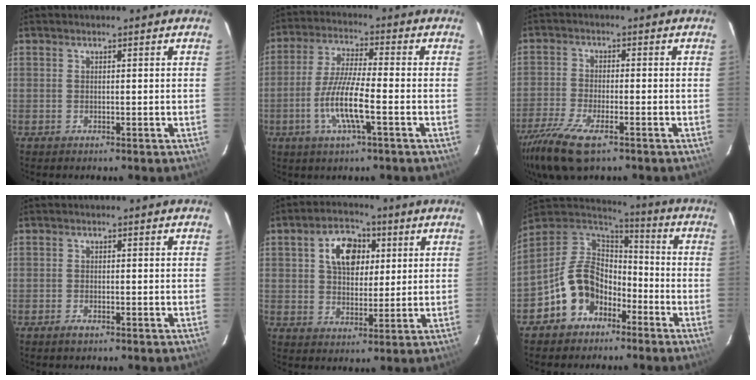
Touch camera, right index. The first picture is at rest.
{"total": 9.5, "force": [-3.3, 0.9, 8.9], "torque": [-0.185, -0.006, -0.064]}
{"total": 12.2, "force": [-8.2, 3.9, 8.2], "torque": [-0.193, -0.040, -0.158]}
{"total": 1.5, "force": [-1.1, 0.6, 0.9], "torque": [-0.018, -0.002, -0.022]}
{"total": 9.6, "force": [3.0, 6.5, 6.3], "torque": [-0.107, 0.027, 0.054]}
{"total": 13.8, "force": [-7.1, 10.2, 5.9], "torque": [-0.137, 0.031, -0.119]}